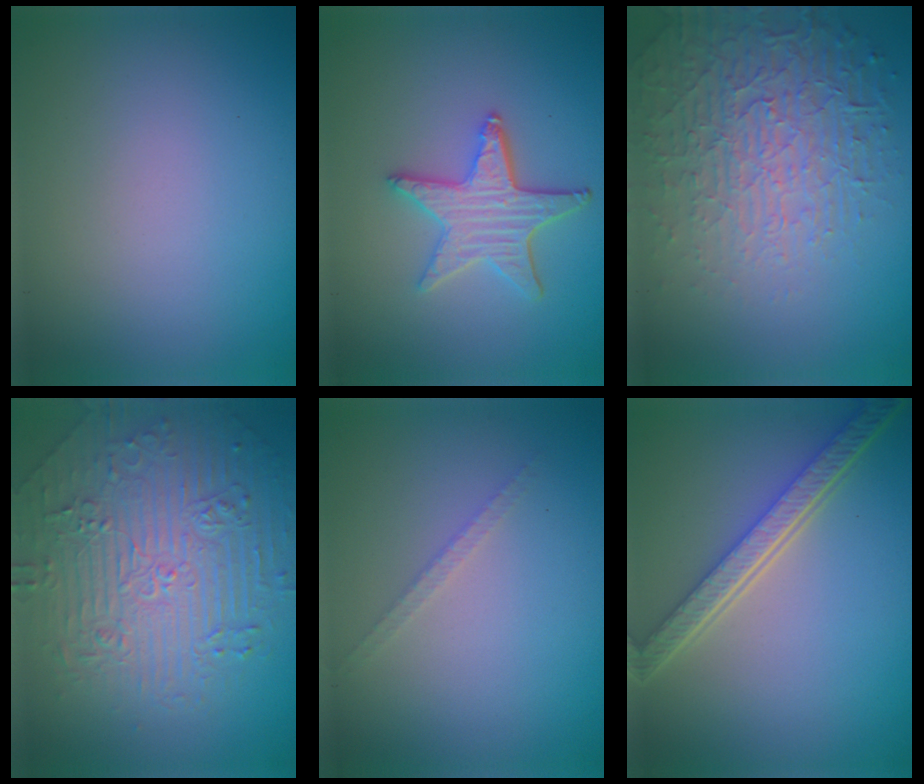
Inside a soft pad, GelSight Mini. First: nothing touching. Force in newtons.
{"total": 4.2, "press": 3.7, "slide": 2.1}
{"total": 7.0, "press": 5.3, "slide": 4.6}
{"total": 6.1, "press": 5.5, "slide": 2.6}
{"total": 1.1, "press": 1.1, "slide": 0.2}
{"total": 5.6, "press": 4.2, "slide": 3.8}